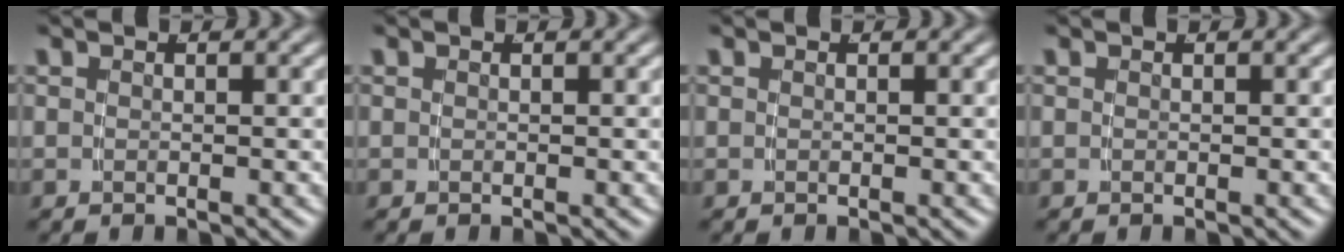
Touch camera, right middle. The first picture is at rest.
{"total": 0.0}
{"total": 0.0}
{"total": 0.0}